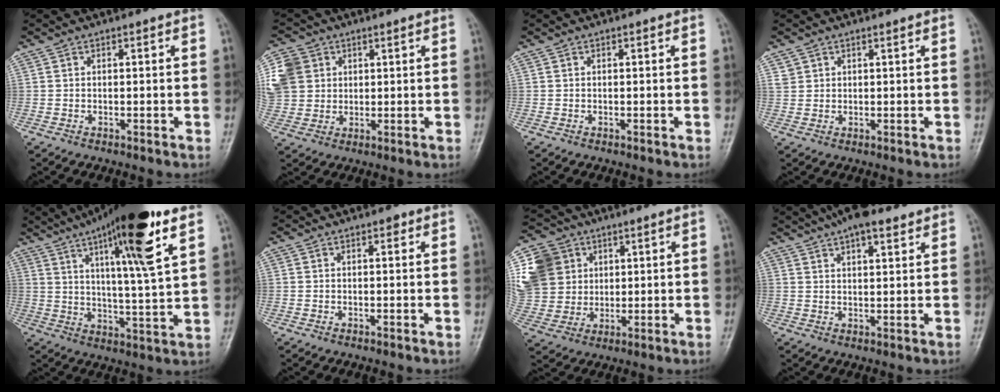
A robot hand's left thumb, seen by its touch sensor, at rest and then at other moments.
{"total": 12.0, "force": [3.5, 10.3, 5.1], "torque": [-0.116, 0.014, 0.069]}
{"total": 0.0}
{"total": 1.6, "force": [0.9, 1.2, 0.2], "torque": [0.010, -0.002, 0.016]}
{"total": 19.1, "force": [10.4, 2.5, 15.8], "torque": [-0.243, -0.033, 0.165]}
{"total": 0.8, "force": [0.4, 0.5, 0.4], "torque": [0.001, 0.002, 0.000]}
{"total": 16.2, "force": [5.2, 13.8, 6.8], "torque": [-0.146, 0.015, 0.109]}
{"total": 8.8, "force": [6.3, 3.0, 5.3], "torque": [-0.068, -0.004, 0.100]}